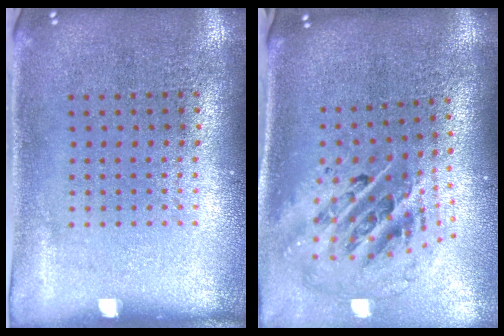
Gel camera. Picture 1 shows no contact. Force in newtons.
{"total": 2.8, "press": 1.9, "slide": 2.1}